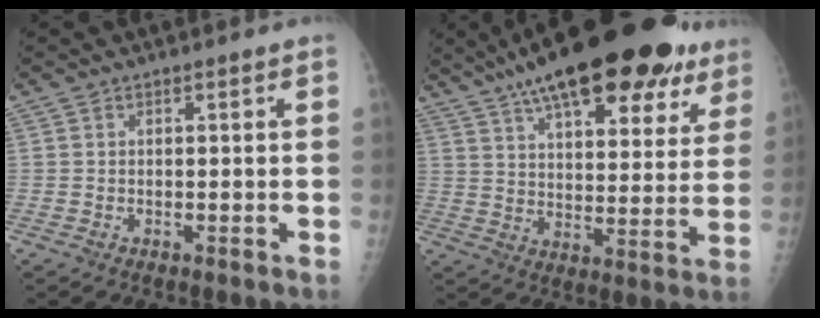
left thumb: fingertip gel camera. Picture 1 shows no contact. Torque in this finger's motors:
{"motor_torque": [3.32, 1.69, 1.86, -0.91, 0.37]}